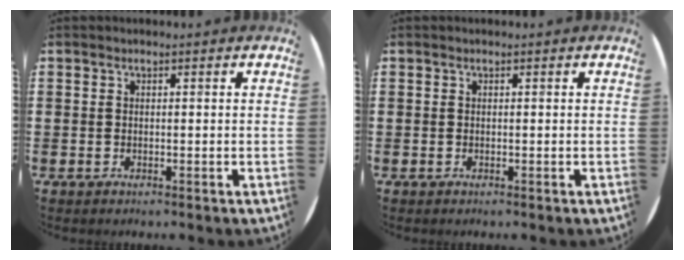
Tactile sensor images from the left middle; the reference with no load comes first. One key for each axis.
{"total": 0.0}